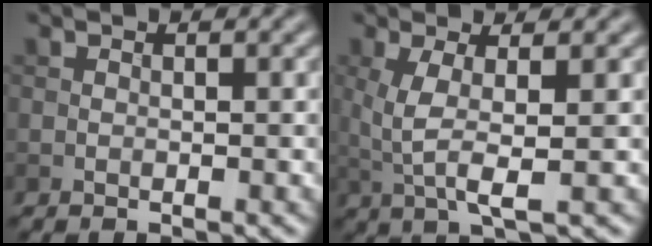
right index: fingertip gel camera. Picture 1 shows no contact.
{"total": 3.9, "force": [0.2, 0.8, 3.8], "torque": [-0.086, -0.004, 0.006]}